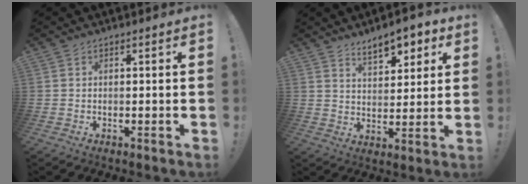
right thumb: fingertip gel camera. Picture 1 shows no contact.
{"total": 9.1, "force": [6.3, 3.9, 5.2], "torque": [-0.073, -0.033, 0.113]}